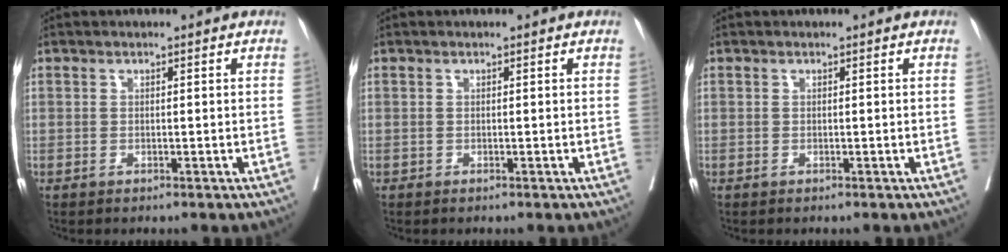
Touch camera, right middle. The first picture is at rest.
{"total": 0.0}
{"total": 0.0}